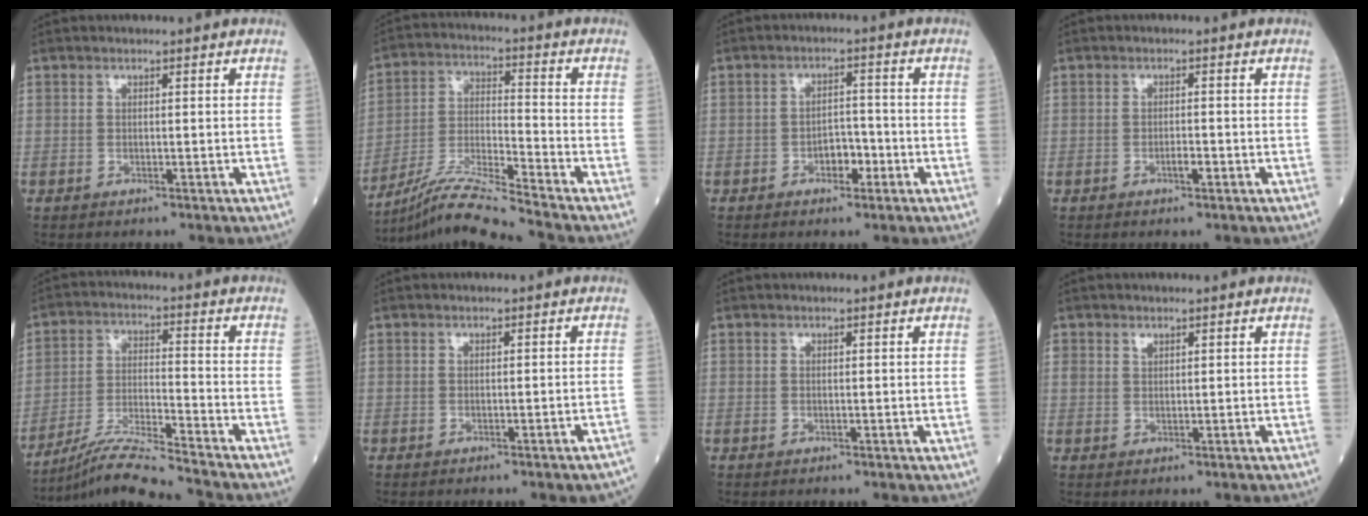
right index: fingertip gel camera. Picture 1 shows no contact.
{"total": 11.2, "force": [-10.1, -2.2, 4.3], "torque": [-0.083, -0.013, -0.189]}
{"total": 3.5, "force": [-1.6, 2.0, 2.4], "torque": [-0.032, 0.009, -0.028]}
{"total": 1.5, "force": [-0.7, 0.4, 1.3], "torque": [-0.022, 0.002, -0.012]}
{"total": 10.1, "force": [-9.2, -2.1, 3.6], "torque": [-0.067, -0.016, -0.171]}
{"total": 3.6, "force": [-3.1, -0.1, 1.8], "torque": [-0.012, -0.003, -0.035]}
{"total": 0.0}
{"total": 1.6, "force": [1.0, 1.1, 0.6], "torque": [-0.011, 0.007, 0.022]}